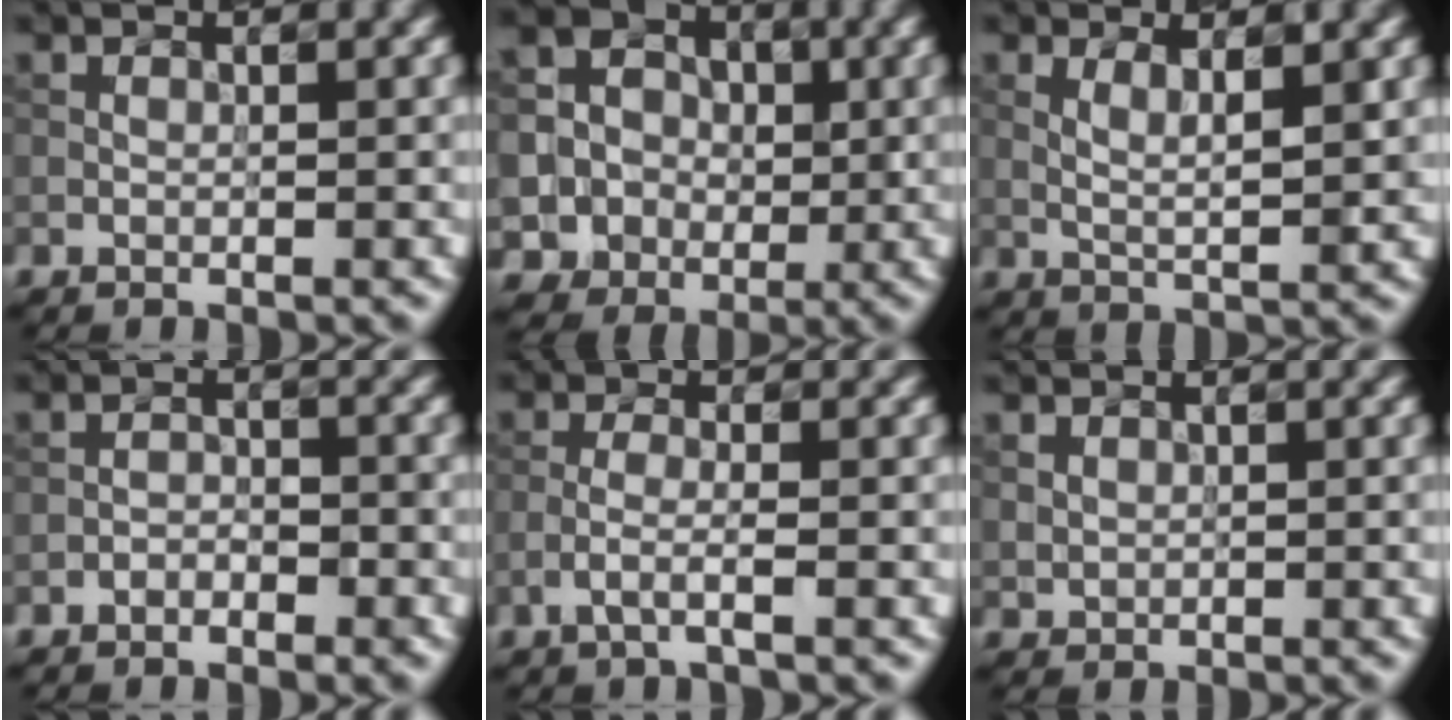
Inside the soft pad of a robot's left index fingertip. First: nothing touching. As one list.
[{"total": 7.2, "force": [-1.4, 7.0, 1.1], "torque": [-0.032, 0.016, -0.035]}, {"total": 2.4, "force": [1.0, 0.4, 2.2], "torque": [-0.045, -0.003, 0.027]}, {"total": 1.3, "force": [-1.2, 0.4, 0.4], "torque": [-0.015, 0.008, -0.015]}, {"total": 1.5, "force": [-1.1, 0.1, 1.0], "torque": [-0.034, 0.012, -0.021]}, {"total": 0.7, "force": [0.4, 0.5, -0.3], "torque": [-0.004, 0.003, 0.020]}]